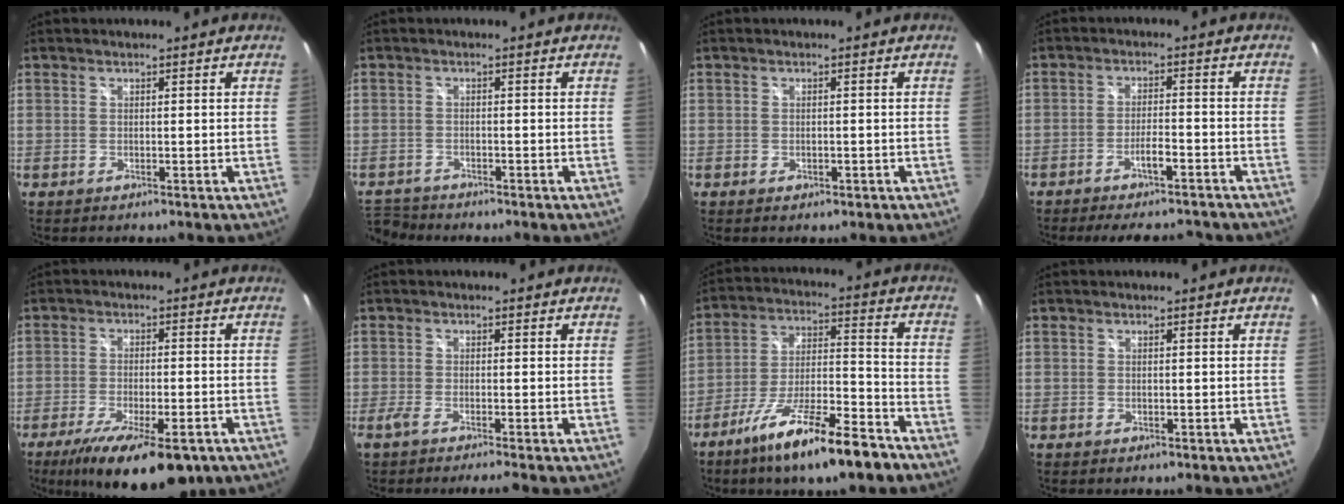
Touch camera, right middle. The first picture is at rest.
{"total": 5.5, "force": [-5.1, 1.9, 0.8], "torque": [-0.044, -0.006, -0.097]}
{"total": 1.3, "force": [-0.6, 0.9, 0.7], "torque": [-0.011, -0.002, -0.006]}
{"total": 9.8, "force": [-8.7, 1.8, 4.2], "torque": [-0.091, 0.000, -0.121]}
{"total": 16.2, "force": [-10.5, 4.9, 11.3], "torque": [-0.213, -0.045, -0.158]}
{"total": 3.3, "force": [-2.7, -0.5, 1.8], "torque": [-0.040, -0.015, -0.054]}
{"total": 17.0, "force": [-11.9, 3.0, 11.8], "torque": [-0.217, -0.017, -0.196]}
{"total": 0.0}